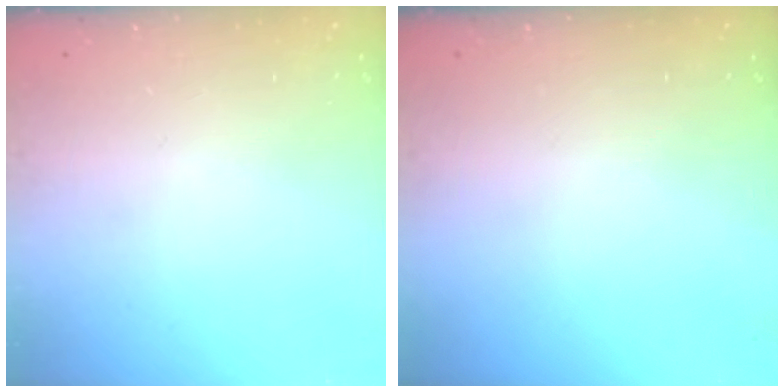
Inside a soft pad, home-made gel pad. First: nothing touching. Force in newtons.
{"total": 0.0}